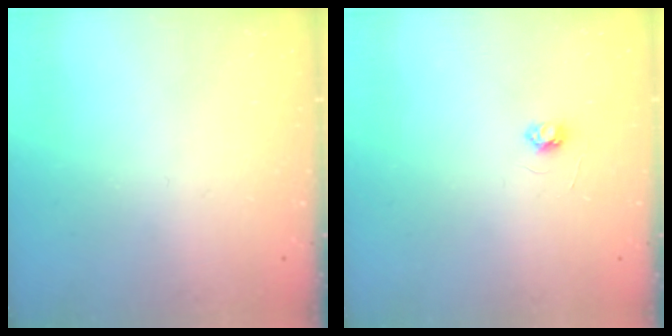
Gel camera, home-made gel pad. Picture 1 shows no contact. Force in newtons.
{"total": 3.1, "press": 3.1, "slide": 0.3}